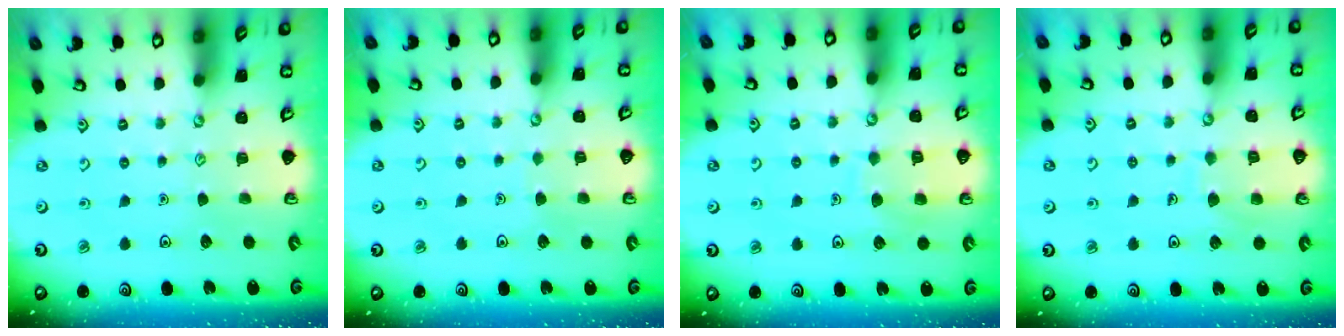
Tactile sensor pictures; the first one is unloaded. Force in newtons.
{"total": 1.3, "press": 1.3, "slide": 0.1}
{"total": 7.3, "press": 7.2, "slide": 0.8}
{"total": 6.6, "press": 6.6, "slide": 0.6}